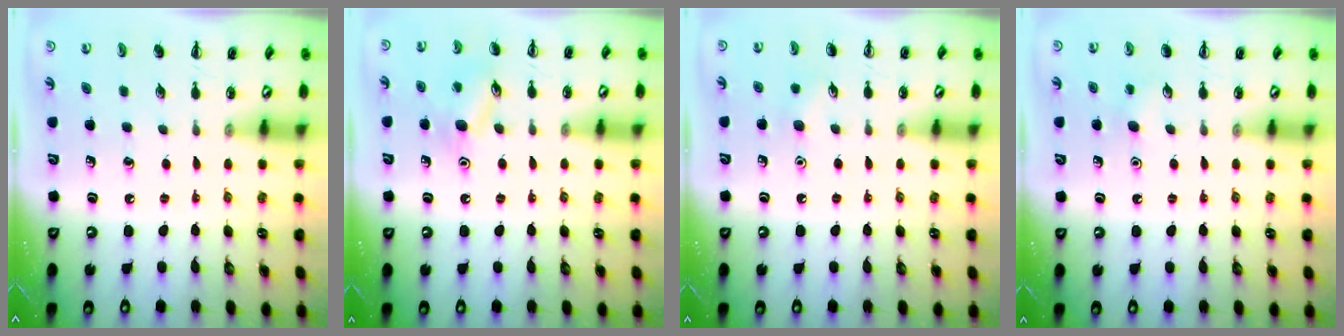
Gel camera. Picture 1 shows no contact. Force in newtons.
{"total": 9.5, "press": 9.5, "slide": 0.9}
{"total": 5.2, "press": 5.0, "slide": 1.5}
{"total": 5.5, "press": 5.3, "slide": 1.4}